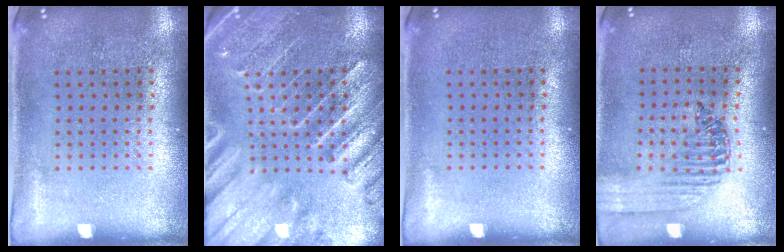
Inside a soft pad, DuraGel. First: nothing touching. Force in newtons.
{"total": 3.0, "press": 2.9, "slide": 0.8}
{"total": 0.0}
{"total": 1.4, "press": 1.4, "slide": 0.4}